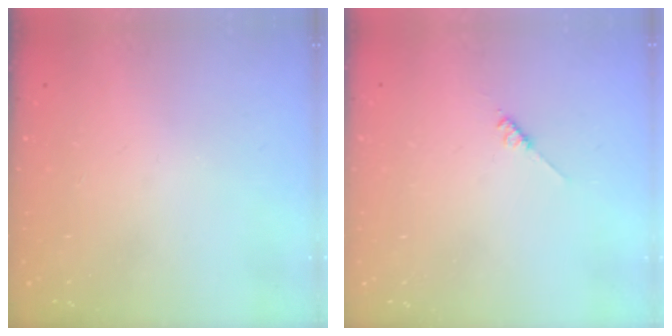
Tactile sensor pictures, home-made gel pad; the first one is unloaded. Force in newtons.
{"total": 2.8, "press": 2.8, "slide": 0.5}